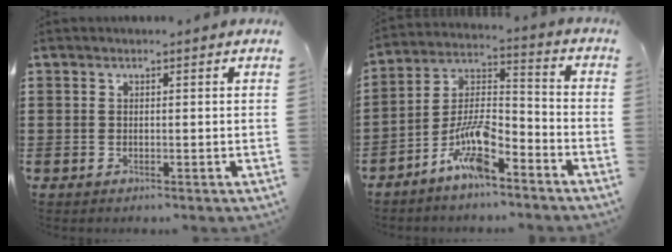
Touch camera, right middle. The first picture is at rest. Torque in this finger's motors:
{"motor_torque": [2.14, 0.00, 1.05, 0.21]}